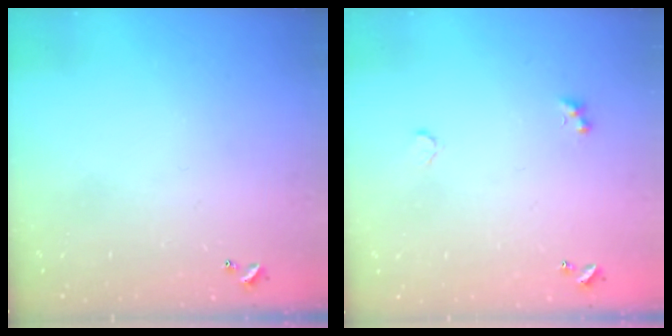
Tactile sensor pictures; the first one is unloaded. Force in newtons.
{"total": 2.8, "press": 2.7, "slide": 0.6}